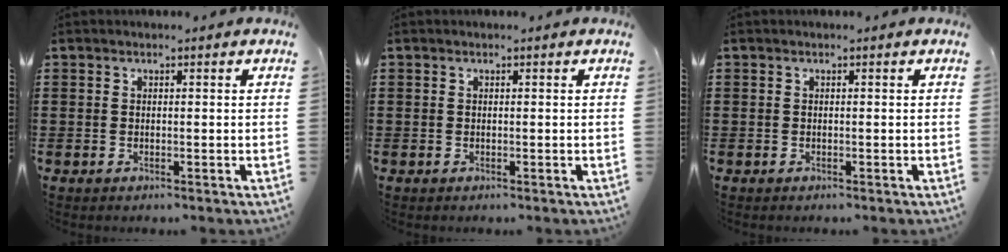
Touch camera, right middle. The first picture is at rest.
{"total": 0.0}
{"total": 0.0}